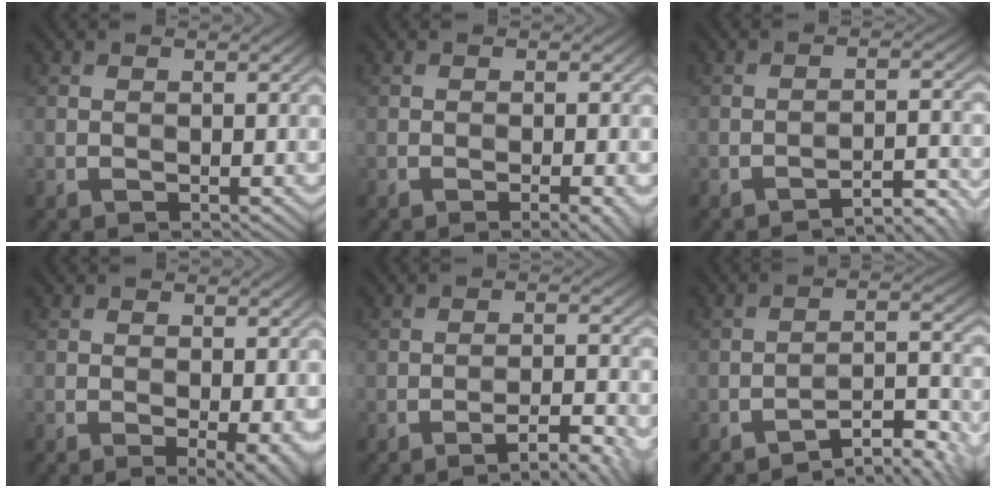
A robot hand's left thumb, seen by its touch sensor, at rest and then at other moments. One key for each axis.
{"total": 2.2, "fx": -1.1, "fy": 0.3, "fz": 1.9, "tx": -0.026, "ty": 0.004, "tz": -0.018}
{"total": 4.3, "fx": -3.7, "fy": 0.5, "fz": 2.2, "tx": -0.026, "ty": 0.018, "tz": -0.055}
{"total": 3.1, "fx": -0.8, "fy": 0.8, "fz": 2.8, "tx": -0.042, "ty": -0.007, "tz": -0.010}
{"total": 5.6, "fx": -3.7, "fy": 0.9, "fz": 4.0, "tx": -0.058, "ty": 0.015, "tz": -0.055}
{"total": 6.6, "fx": -5.3, "fy": 1.2, "fz": 3.7, "tx": -0.056, "ty": 0.014, "tz": -0.089}